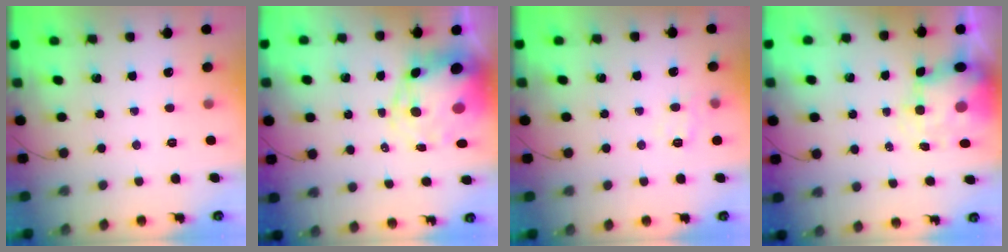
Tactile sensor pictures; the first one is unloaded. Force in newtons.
{"total": 12.8, "press": 12.3, "slide": 3.4}
{"total": 7.7, "press": 7.6, "slide": 1.2}
{"total": 7.8, "press": 7.6, "slide": 1.7}